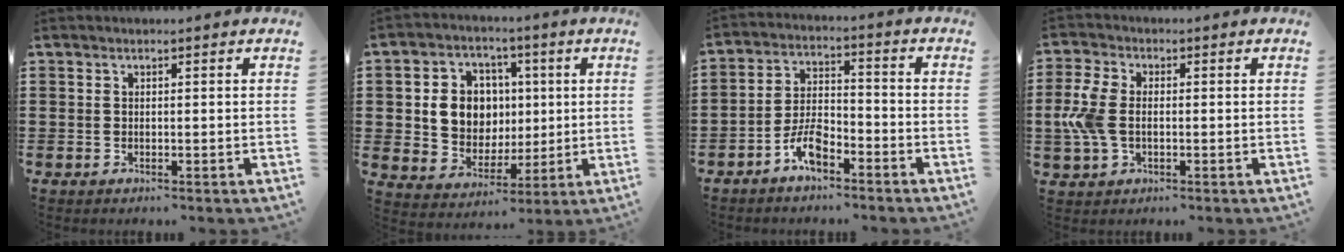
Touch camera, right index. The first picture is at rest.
{"total": 8.4, "force": [1.1, 7.6, 3.4], "torque": [-0.084, 0.016, 0.022]}
{"total": 6.0, "force": [-4.0, 2.6, 3.7], "torque": [-0.089, 0.010, -0.081]}
{"total": 5.6, "force": [-0.5, 3.5, 4.4], "torque": [-0.122, -0.002, -0.019]}